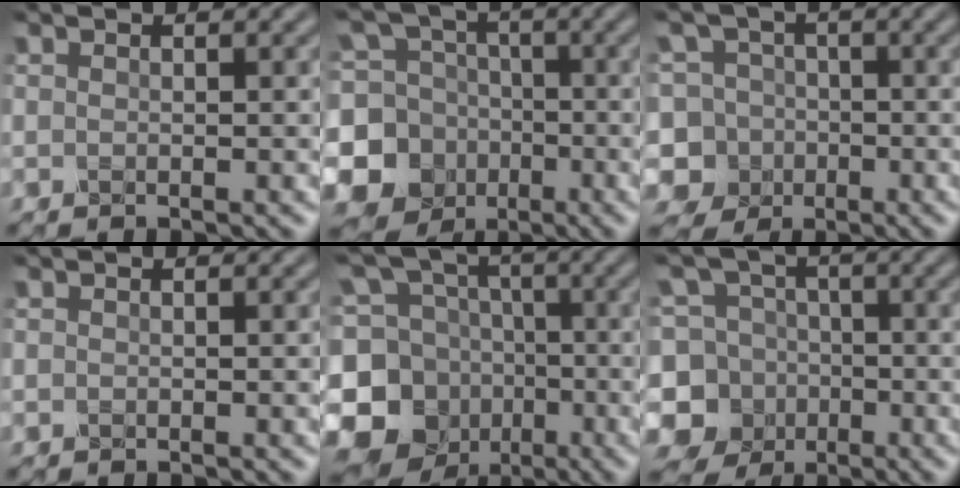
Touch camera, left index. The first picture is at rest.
{"total": 14.4, "force": [-3.9, 13.4, 3.7], "torque": [-0.113, -0.006, -0.084]}
{"total": 9.9, "force": [-3.7, 8.9, 2.2], "torque": [-0.052, 0.008, -0.097]}
{"total": 0.0}
{"total": 13.3, "force": [-4.5, 11.6, 4.5], "torque": [-0.141, -0.004, -0.092]}
{"total": 13.5, "force": [-4.5, 12.3, 3.2], "torque": [-0.102, 0.000, -0.090]}